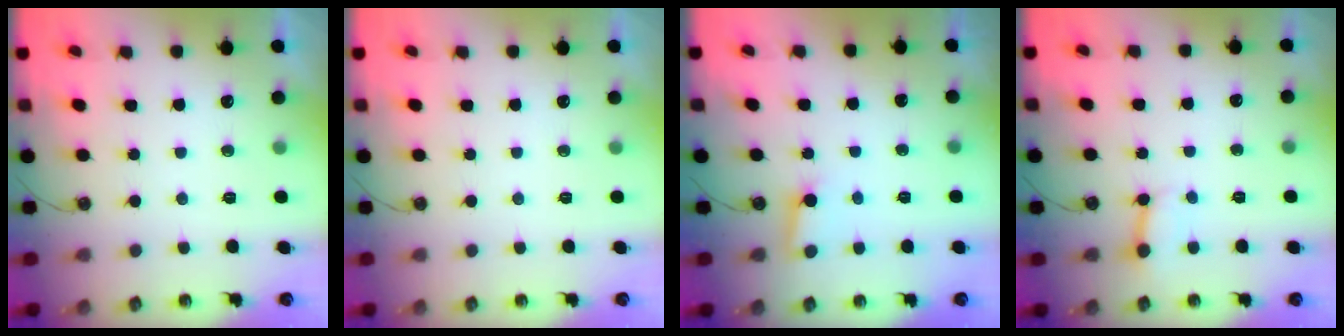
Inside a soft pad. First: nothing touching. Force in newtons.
{"total": 0.0}
{"total": 3.0, "press": 2.9, "slide": 0.3}
{"total": 3.4, "press": 3.4, "slide": 0.3}